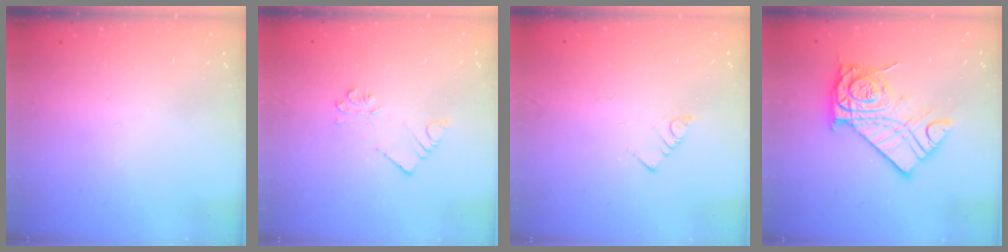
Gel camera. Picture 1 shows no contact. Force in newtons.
{"total": 3.2, "press": 3.2, "slide": 0.2}
{"total": 3.2, "press": 3.2, "slide": 0.2}
{"total": 14.9, "press": 14.8, "slide": 1.1}